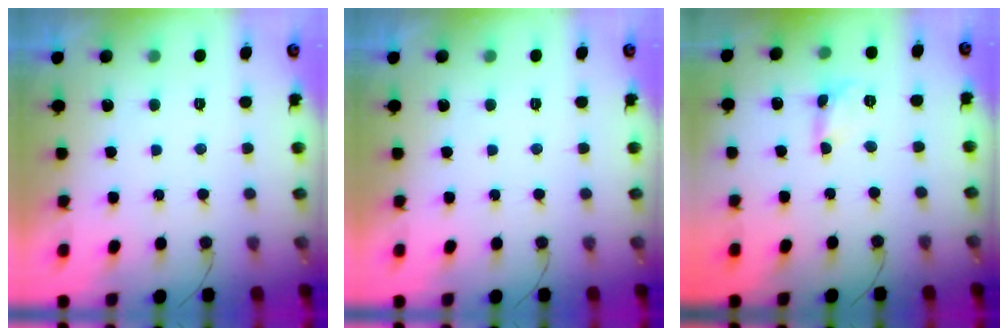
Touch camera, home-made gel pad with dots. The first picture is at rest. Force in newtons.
{"total": 0.0}
{"total": 2.0, "press": 2.0, "slide": 0.2}